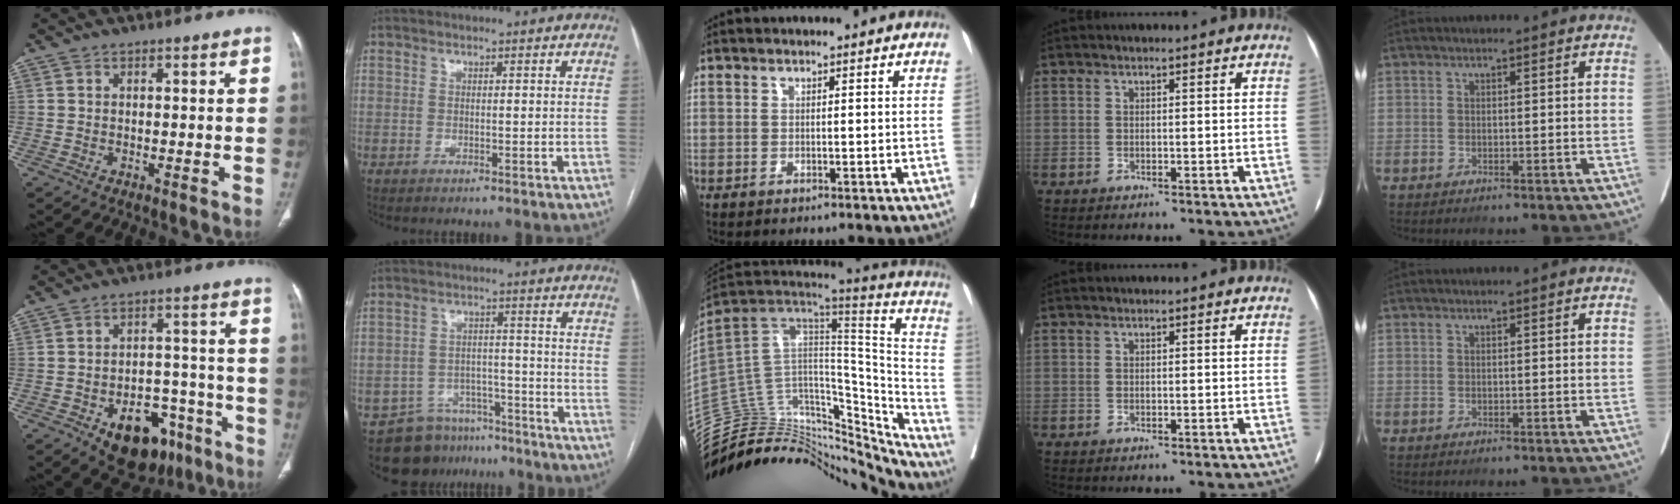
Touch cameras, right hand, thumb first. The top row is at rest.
{"thumb": {"total": 15.3, "force": [-8.3, 9.5, 8.6], "torque": [-0.072, 0.059, -0.109]}, "index": {"total": 10.8, "force": [-8.8, 6.0, 1.4], "torque": [-0.013, 0.030, -0.129]}, "middle": {"total": 34.1, "force": [-30.6, 10.9, 10.4], "torque": [-0.139, 0.032, -0.423]}}